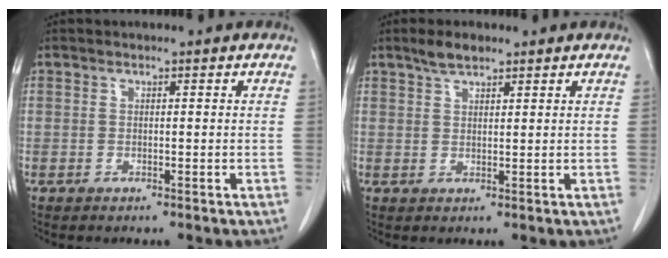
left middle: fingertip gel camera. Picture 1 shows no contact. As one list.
[{"total": 3.0, "force": [2.4, 0.9, 1.6], "torque": [-0.036, 0.005, 0.045]}]